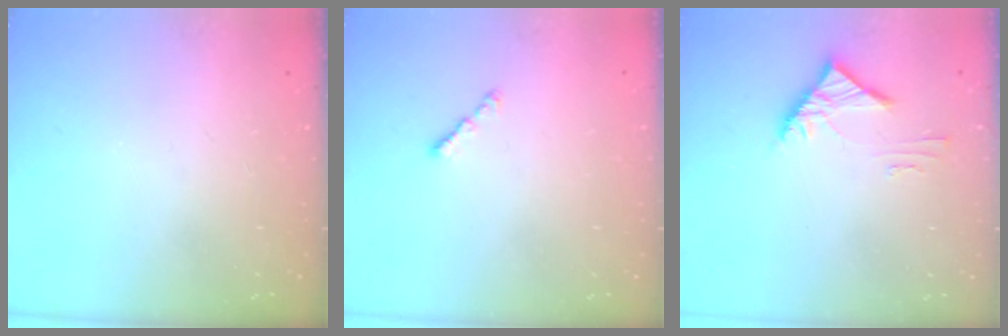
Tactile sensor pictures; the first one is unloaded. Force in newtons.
{"total": 1.6, "press": 1.5, "slide": 0.5}
{"total": 4.0, "press": 3.9, "slide": 0.9}